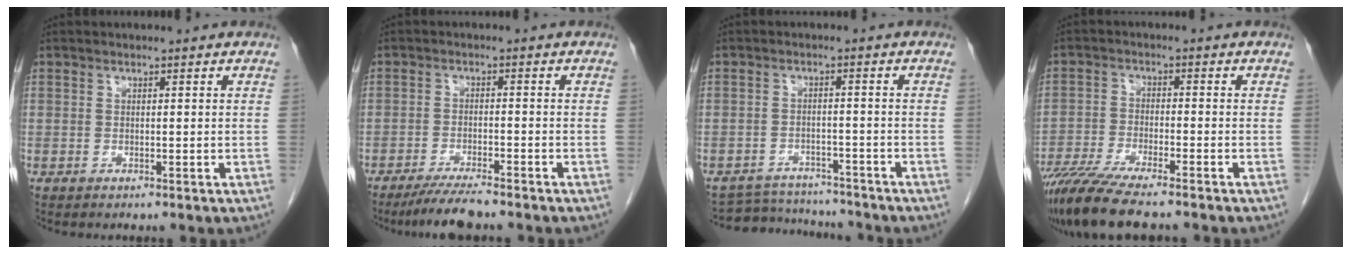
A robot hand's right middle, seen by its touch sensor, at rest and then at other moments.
{"total": 5.1, "force": [-4.4, 0.0, 2.7], "torque": [-0.047, -0.014, -0.078]}
{"total": 7.7, "force": [-7.5, 1.6, 0.2], "torque": [0.001, 0.008, -0.111]}
{"total": 10.5, "force": [-8.7, 0.9, 5.9], "torque": [-0.101, -0.027, -0.146]}